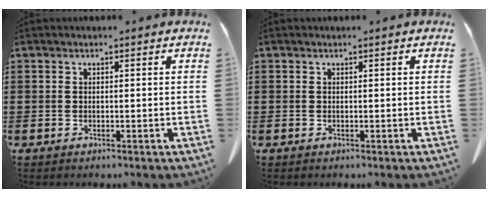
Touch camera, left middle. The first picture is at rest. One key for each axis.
{"total": 0.0}